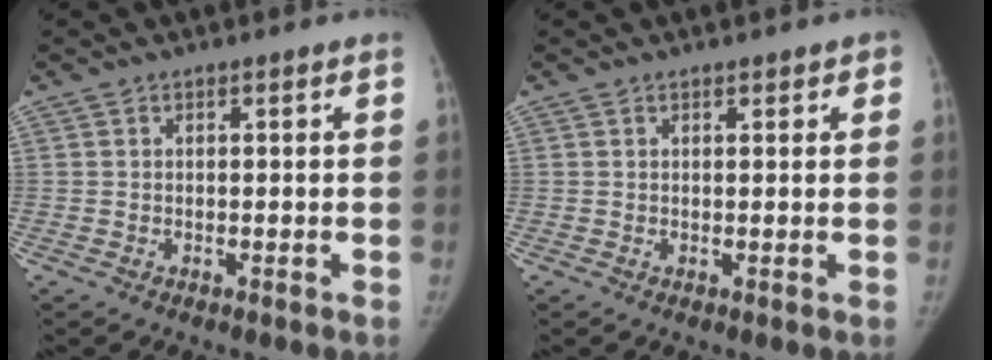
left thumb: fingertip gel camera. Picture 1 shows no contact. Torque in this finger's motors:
{"motor_torque": [-0.17, 0.03, -0.34, 0.26, -0.02]}